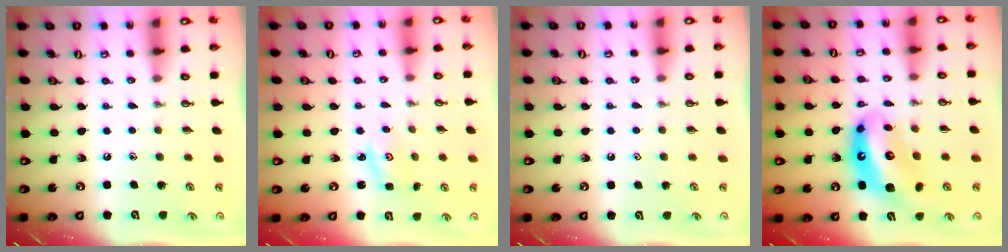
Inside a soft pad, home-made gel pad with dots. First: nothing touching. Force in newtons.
{"total": 2.3, "press": 2.3, "slide": 0.3}
{"total": 0.9, "press": 0.7, "slide": 0.5}
{"total": 13.5, "press": 13.4, "slide": 1.7}